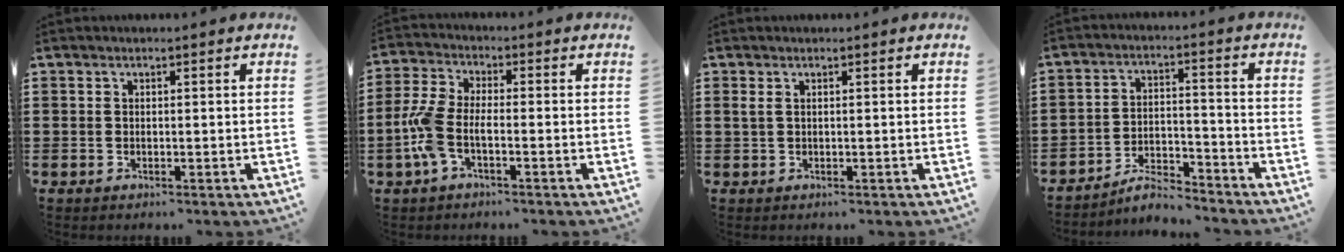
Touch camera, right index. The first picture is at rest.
{"total": 6.2, "force": [-2.0, 2.7, 5.2], "torque": [-0.133, -0.008, -0.044]}
{"total": 0.9, "force": [0.3, 0.2, 0.8], "torque": [-0.017, 0.002, 0.005]}
{"total": 5.3, "force": [-5.1, 0.6, 1.5], "torque": [-0.035, 0.003, -0.101]}